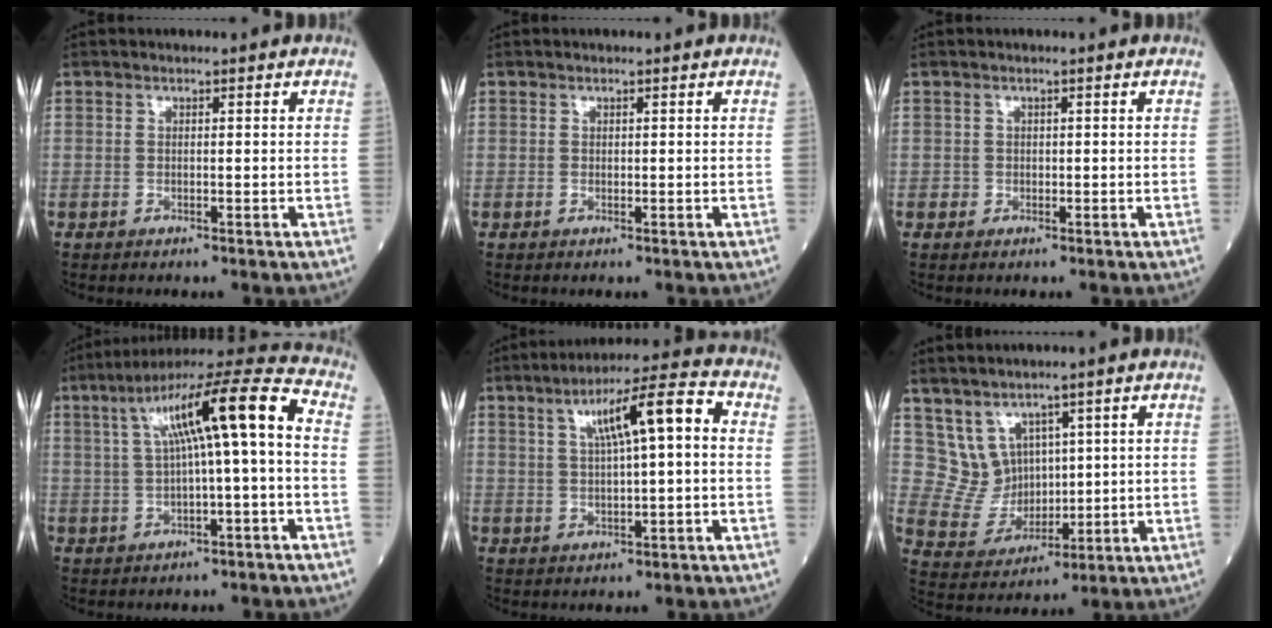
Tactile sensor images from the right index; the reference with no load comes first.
{"total": 0.0}
{"total": 0.7, "force": [-0.3, 0.6, -0.1], "torque": [0.003, 0.006, -0.007]}
{"total": 13.5, "force": [1.7, 0.9, 13.4], "torque": [-0.218, 0.048, 0.027]}
{"total": 9.5, "force": [2.0, 1.2, 9.2], "torque": [-0.149, 0.027, 0.030]}
{"total": 6.3, "force": [3.4, 5.2, 1.0], "torque": [-0.031, 0.021, 0.083]}